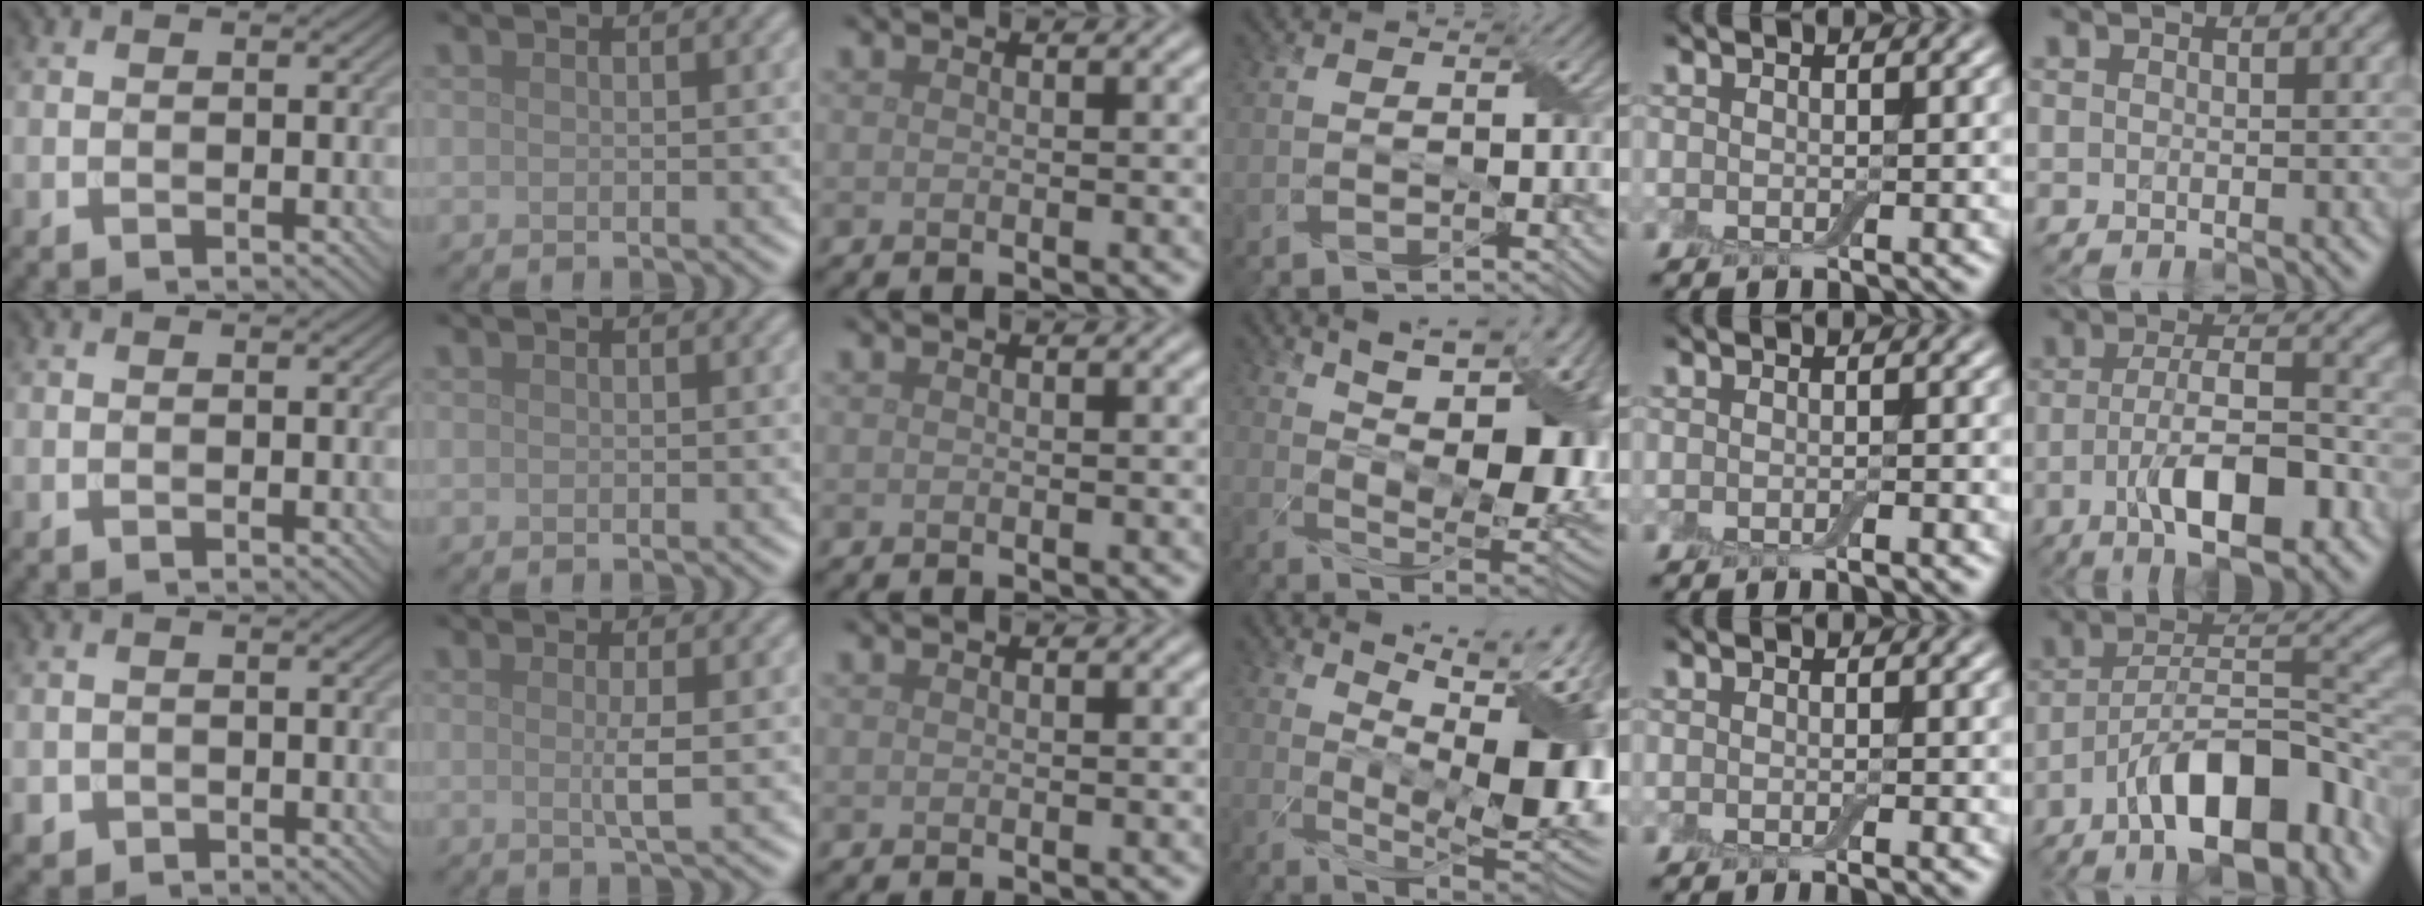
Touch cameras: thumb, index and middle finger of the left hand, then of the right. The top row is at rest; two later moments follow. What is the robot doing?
{"motion": "wrap", "object": "adhesive wrap"}